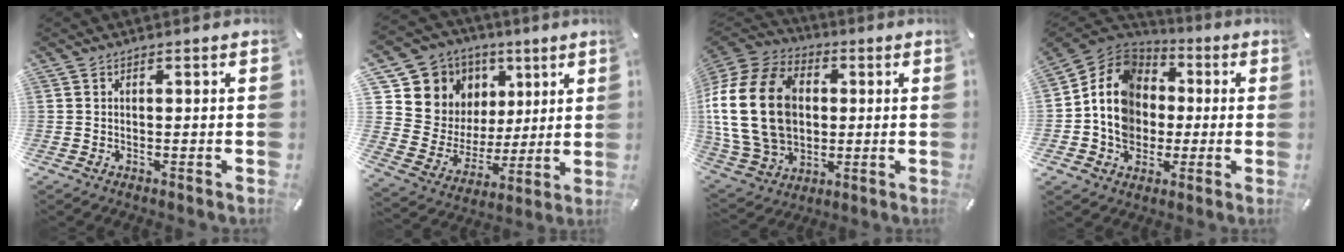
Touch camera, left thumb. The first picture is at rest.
{"total": 13.0, "force": [6.7, 11.0, 1.2], "torque": [-0.029, -0.064, 0.141]}
{"total": 23.1, "force": [1.3, 17.7, 14.8], "torque": [-0.314, 0.007, 0.023]}
{"total": 13.7, "force": [-1.1, 12.1, 6.4], "torque": [-0.148, 0.017, -0.017]}